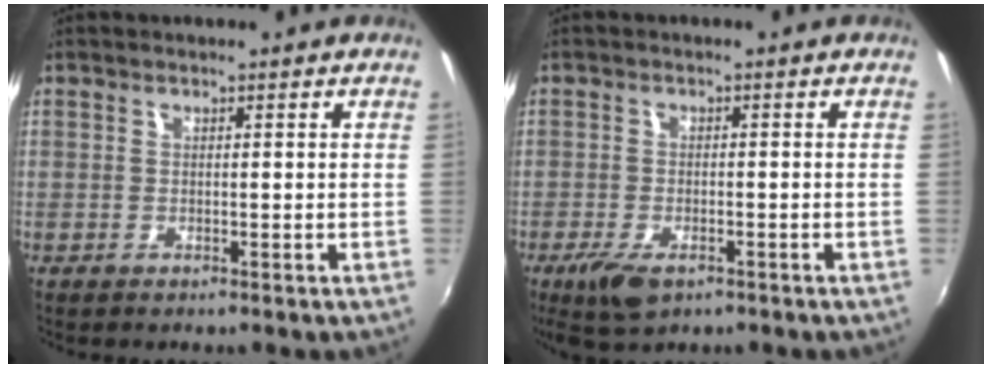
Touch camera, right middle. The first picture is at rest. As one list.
[{"total": 6.4, "force": [-3.8, 2.9, 4.3], "torque": [-0.102, -0.023, -0.067]}]